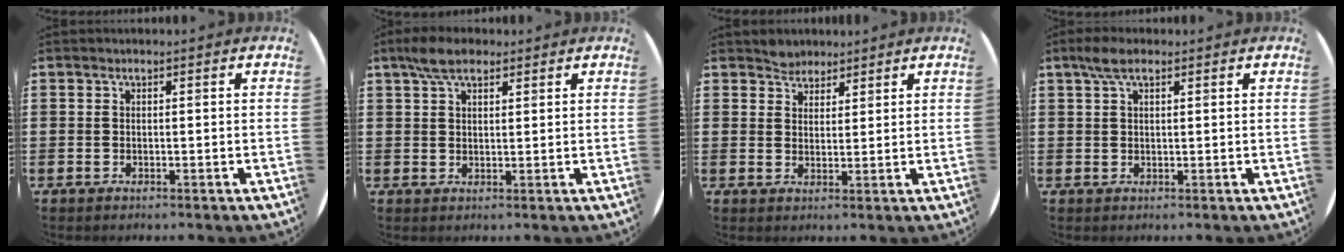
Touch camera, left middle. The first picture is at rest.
{"total": 4.5, "force": [3.3, 1.9, 2.4], "torque": [-0.045, 0.004, 0.059]}
{"total": 2.7, "force": [2.5, 1.0, -0.4], "torque": [0.002, 0.002, 0.049]}
{"total": 3.1, "force": [1.8, 1.3, 2.2], "torque": [-0.047, 0.007, 0.032]}